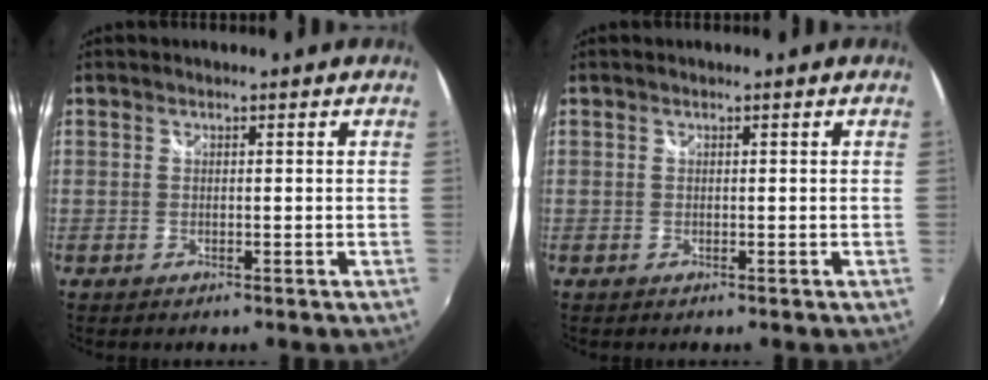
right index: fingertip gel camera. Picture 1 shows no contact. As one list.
[{"total": 0.0}]